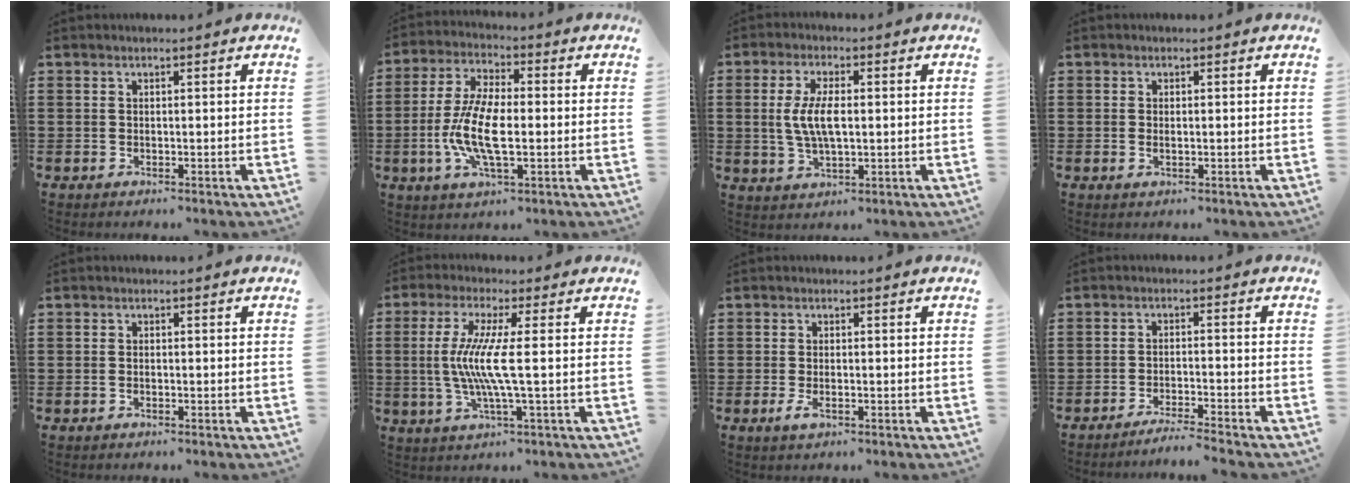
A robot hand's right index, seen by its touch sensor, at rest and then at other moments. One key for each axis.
{"total": 9.6, "fx": -1.9, "fy": 3.7, "fz": 8.7, "tx": -0.195, "ty": -0.010, "tz": -0.040}
{"total": 6.4, "fx": 0.3, "fy": 2.6, "fz": 5.8, "tx": -0.127, "ty": 0.003, "tz": -0.001}
{"total": 0.9, "fx": 0.0, "fy": 0.5, "fz": 0.8, "tx": -0.016, "ty": 0.003, "tz": 0.000}
{"total": 0.6, "fx": -0.3, "fy": 0.1, "fz": 0.5, "tx": -0.013, "ty": -0.006, "tz": -0.003}
{"total": 7.9, "fx": -0.2, "fy": -0.2, "fz": 7.9, "tx": -0.173, "ty": -0.021, "tz": -0.016}
{"total": 1.8, "fx": -0.6, "fy": 0.5, "fz": 1.6, "tx": -0.046, "ty": -0.012, "tz": -0.014}
{"total": 3.2, "fx": -3.1, "fy": -0.7, "fz": 0.6, "tx": -0.012, "ty": -0.004, "tz": -0.063}